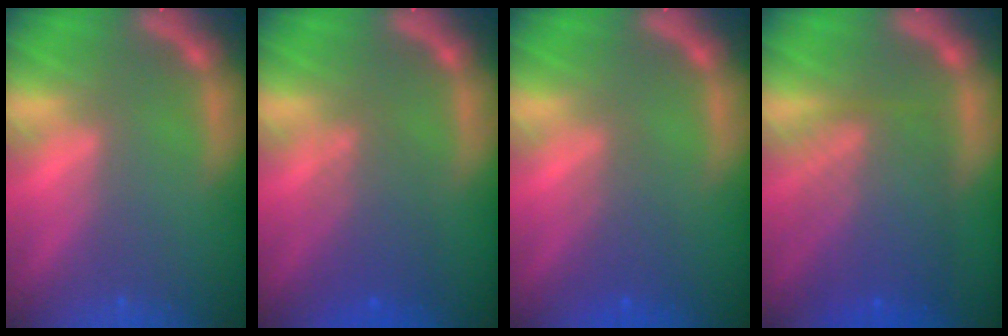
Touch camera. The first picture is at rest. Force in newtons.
{"total": 4.1}
{"total": 2.5}
{"total": 7.6}